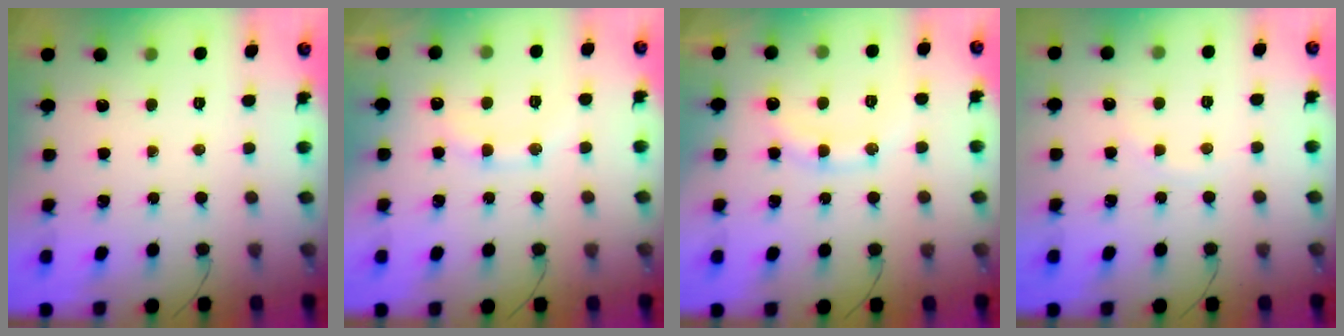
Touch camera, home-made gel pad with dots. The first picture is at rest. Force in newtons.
{"total": 10.8, "press": 10.7, "slide": 1.0}
{"total": 12.3, "press": 12.3, "slide": 0.8}
{"total": 3.4, "press": 3.2, "slide": 1.0}